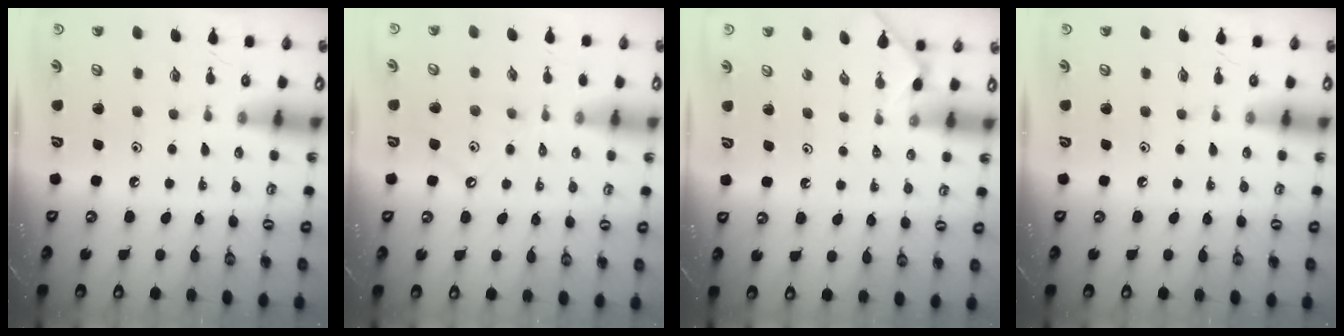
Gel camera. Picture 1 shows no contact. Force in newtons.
{"total": 1.5, "press": 1.4, "slide": 0.2}
{"total": 1.0, "press": 0.9, "slide": 0.3}
{"total": 0.0}